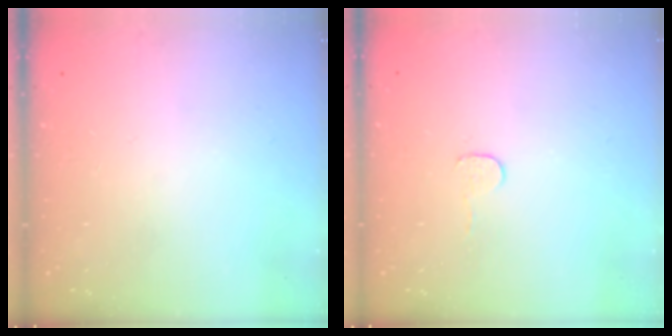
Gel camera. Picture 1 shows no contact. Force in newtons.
{"total": 3.0, "press": 3.0, "slide": 0.3}